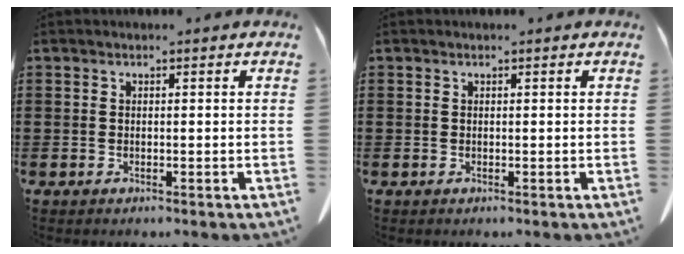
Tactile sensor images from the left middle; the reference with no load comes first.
{"total": 0.0}